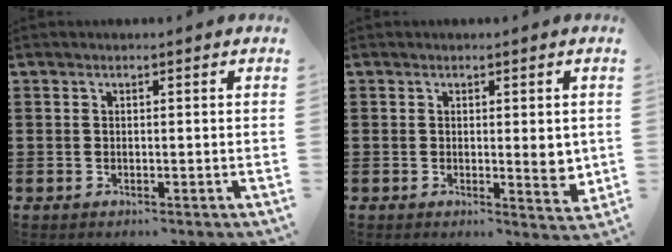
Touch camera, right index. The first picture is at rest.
{"total": 4.0, "force": [0.2, 1.2, 3.9], "torque": [-0.052, -0.005, 0.000]}